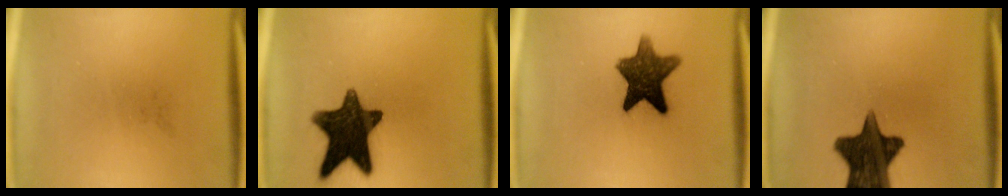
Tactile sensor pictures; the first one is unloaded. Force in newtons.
{"total": 14.2}
{"total": 10.8}
{"total": 14.7}